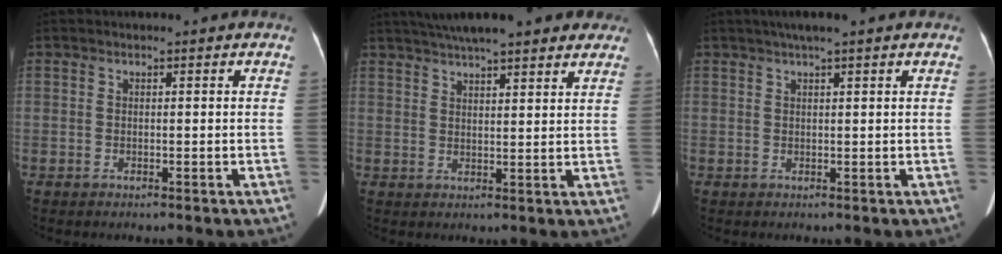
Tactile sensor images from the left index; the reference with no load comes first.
{"total": 16.6, "force": [13.7, 3.1, 8.9], "torque": [-0.139, 0.042, 0.181]}
{"total": 3.6, "force": [2.6, -0.3, 2.5], "torque": [-0.043, 0.022, 0.043]}